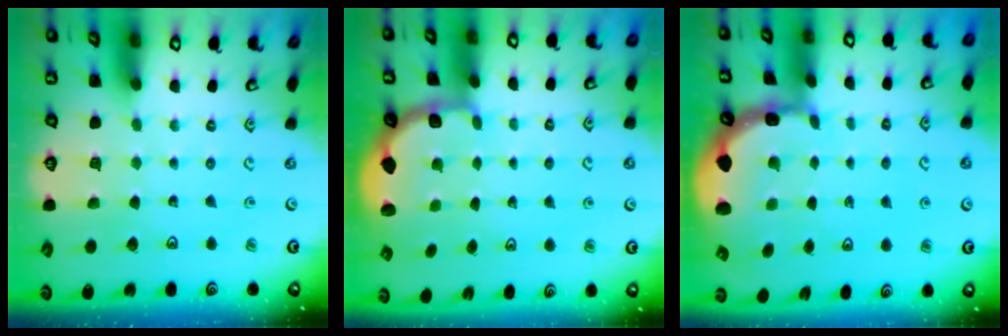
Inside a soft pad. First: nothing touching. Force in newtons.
{"total": 2.3, "press": 2.0, "slide": 1.0}
{"total": 2.5, "press": 2.4, "slide": 0.9}